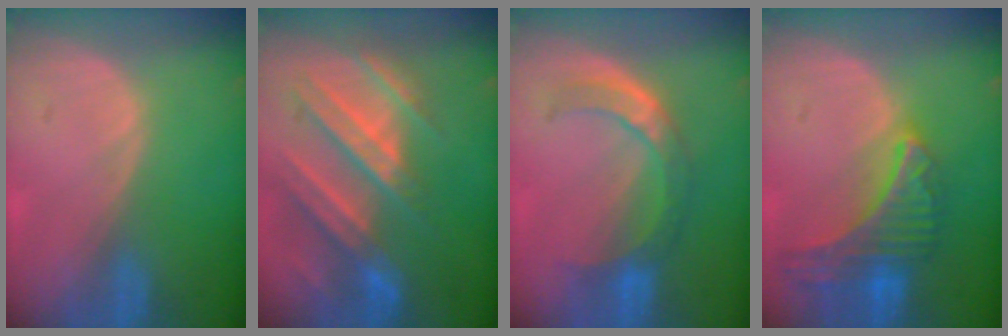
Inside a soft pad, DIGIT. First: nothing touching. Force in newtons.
{"total": 10.5, "press": 9.6, "slide": 4.2}
{"total": 6.6, "press": 6.2, "slide": 2.3}
{"total": 9.2, "press": 8.0, "slide": 4.4}